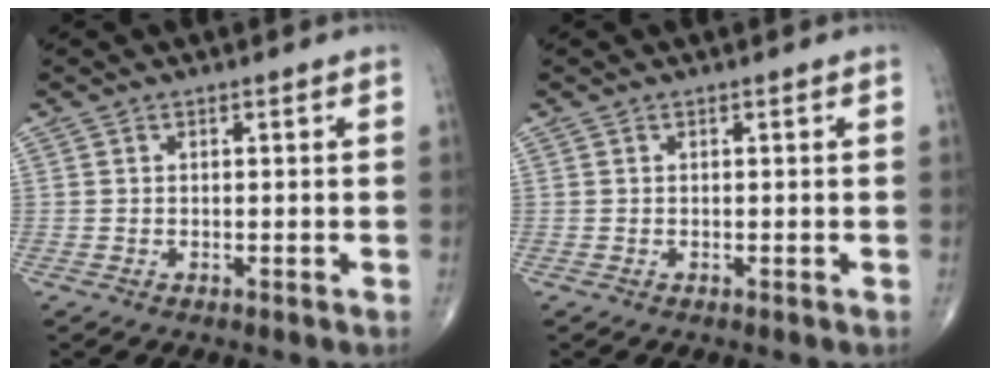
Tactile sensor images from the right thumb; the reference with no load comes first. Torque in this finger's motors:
{"motor_torque": [0.00, 0.00, 0.00, 0.00, 0.00]}